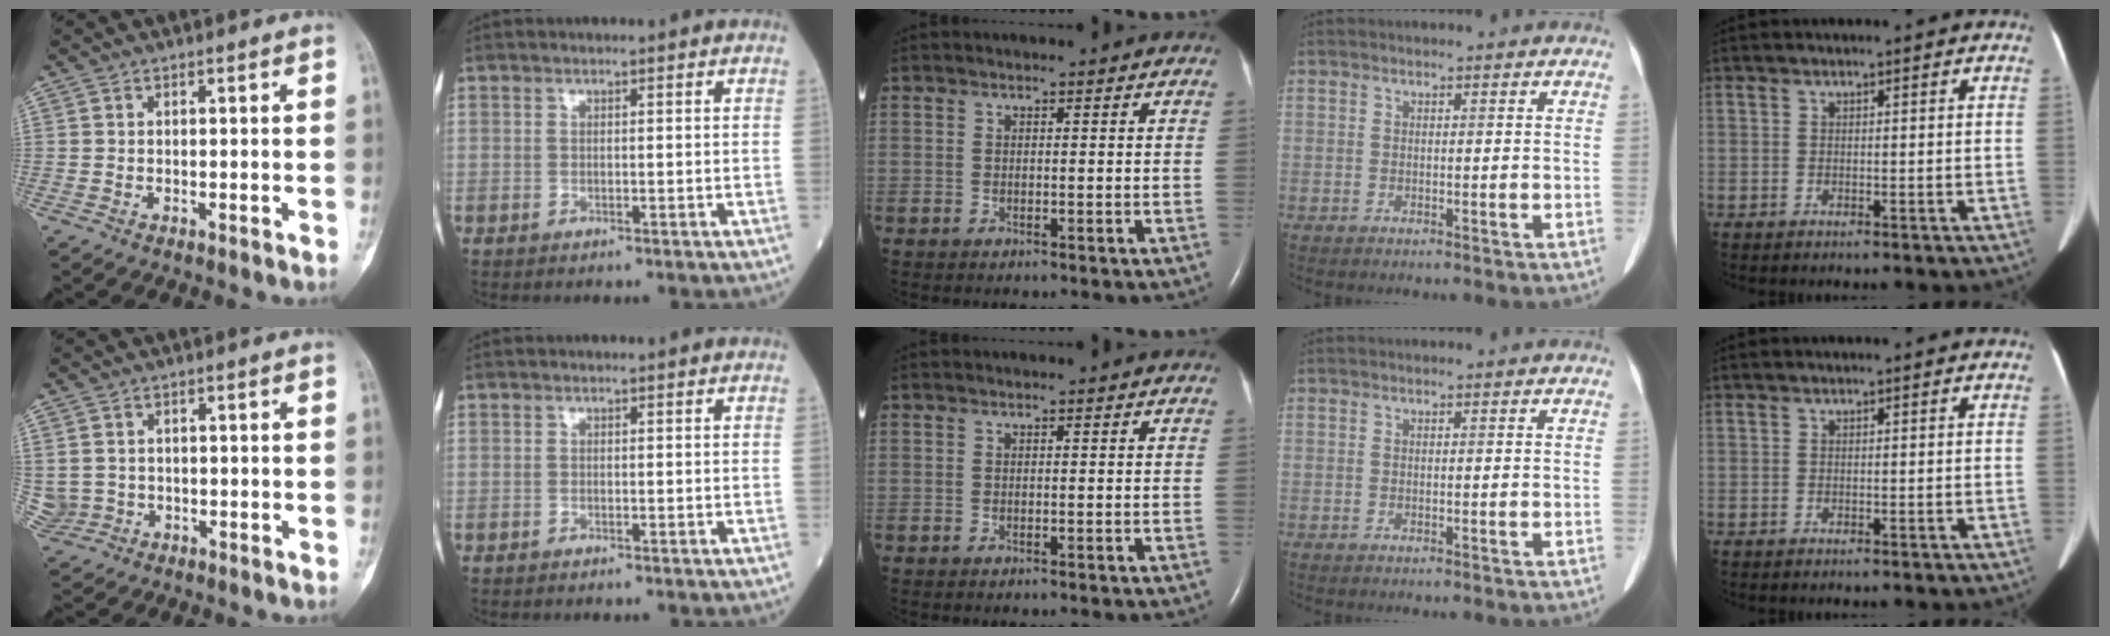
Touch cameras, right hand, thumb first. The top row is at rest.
{"thumb": {"total": 4.2, "force": [-0.1, 4.0, 1.3], "torque": [-0.028, 0.010, 0.011]}}